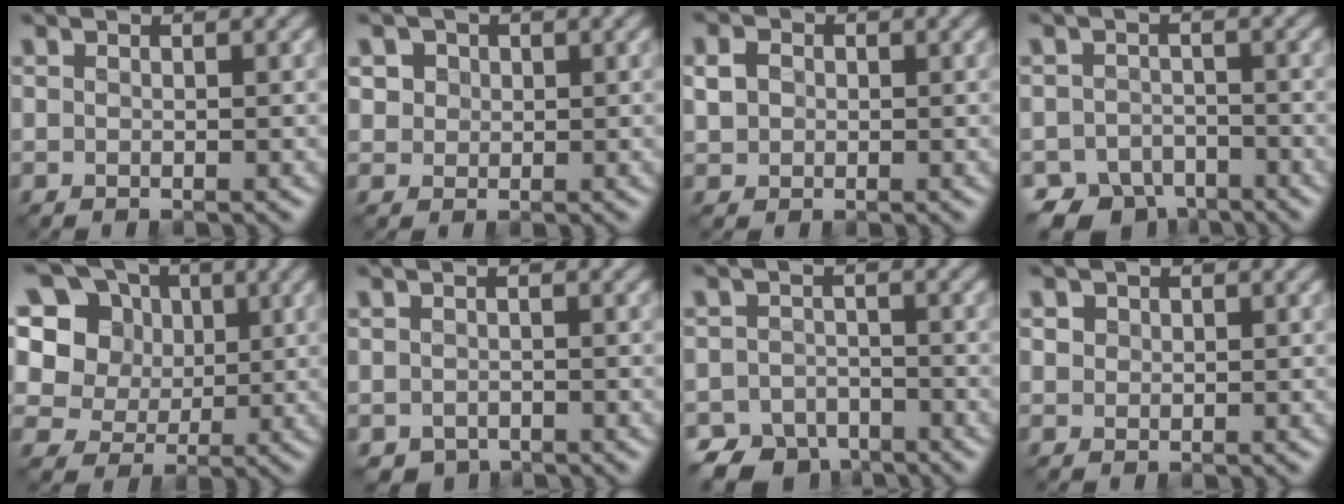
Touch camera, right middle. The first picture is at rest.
{"total": 2.7, "force": [1.3, 2.2, 1.1], "torque": [-0.027, 0.006, 0.025]}
{"total": 1.9, "force": [0.2, 1.7, 0.8], "torque": [-0.017, 0.001, 0.002]}
{"total": 5.4, "force": [-4.3, 3.2, 1.0], "torque": [0.001, -0.007, -0.074]}
{"total": 12.1, "force": [4.9, 9.7, 5.2], "torque": [-0.134, 0.027, 0.086]}
{"total": 1.2, "force": [-0.9, 0.8, 0.2], "torque": [0.000, -0.005, -0.016]}
{"total": 6.5, "force": [-5.2, 3.8, 1.2], "torque": [0.002, -0.008, -0.082]}
{"total": 1.1, "force": [0.5, 1.0, 0.3], "torque": [-0.003, -0.003, 0.009]}